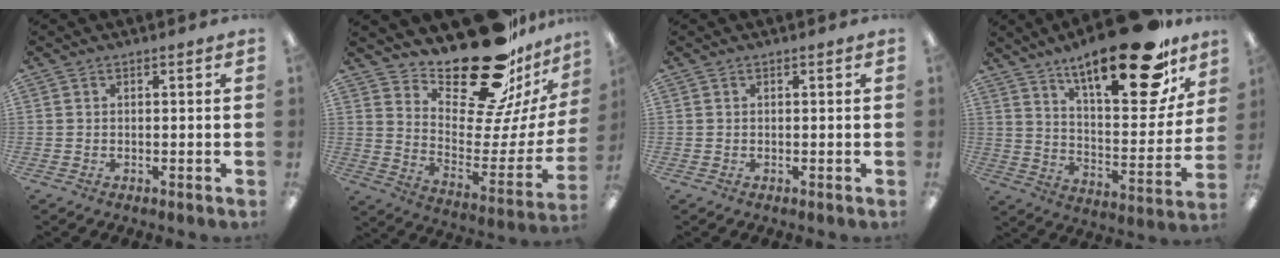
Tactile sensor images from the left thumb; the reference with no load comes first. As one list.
[{"total": 26.0, "force": [20.1, 9.0, 13.8], "torque": [-0.201, -0.141, 0.341]}, {"total": 0.0}, {"total": 24.6, "force": [17.1, 7.8, 15.8], "torque": [-0.225, -0.114, 0.275]}]